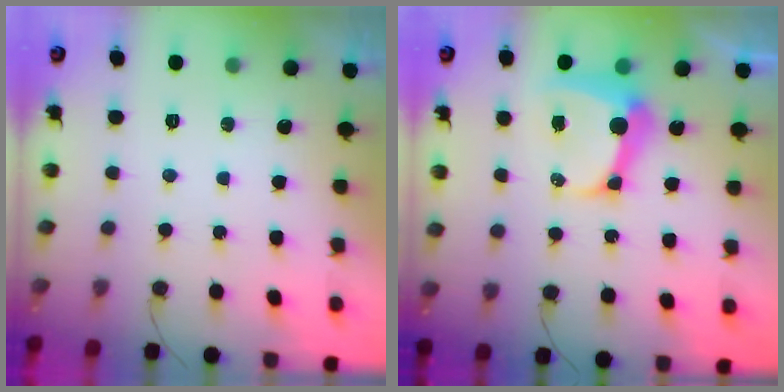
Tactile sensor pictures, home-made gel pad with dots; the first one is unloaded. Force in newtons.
{"total": 9.7, "press": 9.6, "slide": 1.0}